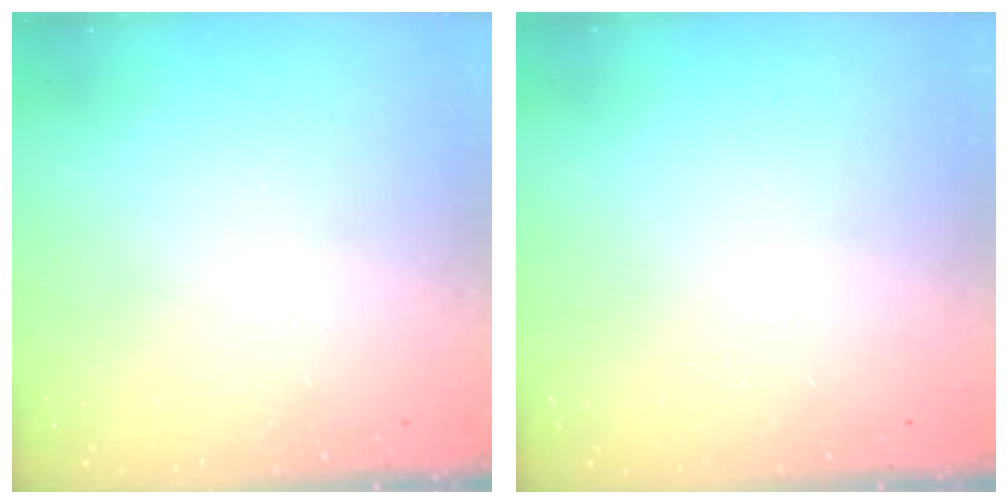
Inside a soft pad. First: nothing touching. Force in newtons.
{"total": 0.0}